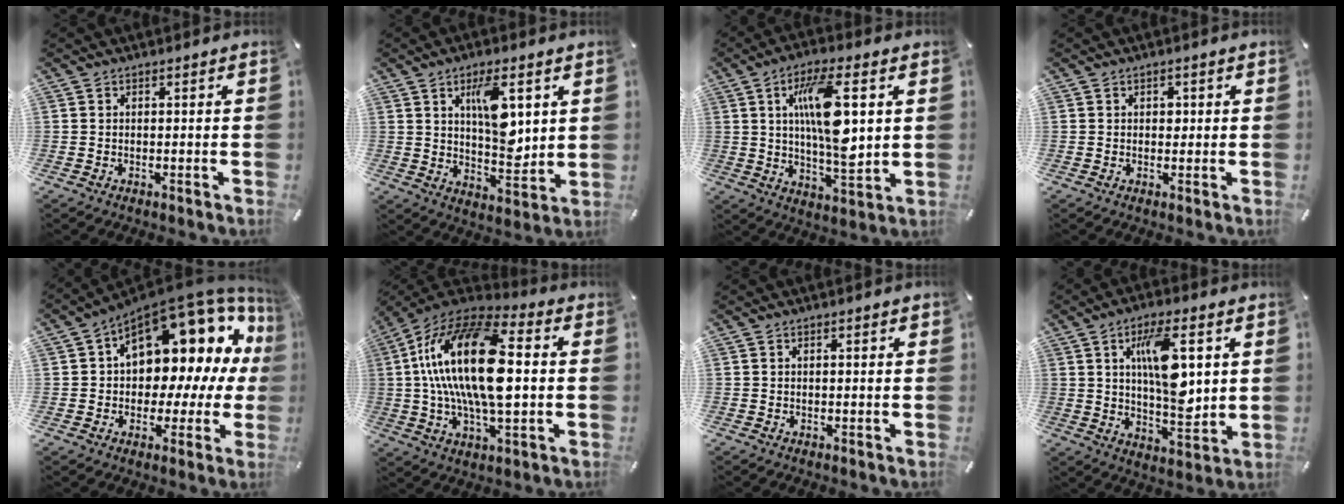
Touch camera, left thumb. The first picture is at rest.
{"total": 11.8, "force": [4.8, 5.4, 9.3], "torque": [-0.146, -0.020, 0.077]}
{"total": 15.7, "force": [3.7, 5.4, 14.3], "torque": [-0.268, -0.009, 0.055]}
{"total": 1.6, "force": [0.3, 1.3, 0.8], "torque": [-0.002, 0.001, 0.000]}
{"total": 16.6, "force": [7.8, 9.8, 11.0], "torque": [-0.139, -0.076, 0.125]}
{"total": 24.5, "force": [2.3, 11.3, 21.6], "torque": [-0.428, -0.004, 0.035]}
{"total": 0.9, "force": [0.4, 0.1, 0.8], "torque": [-0.015, 0.000, 0.007]}
{"total": 14.5, "force": [4.5, 5.9, 12.5], "torque": [-0.212, -0.011, 0.069]}